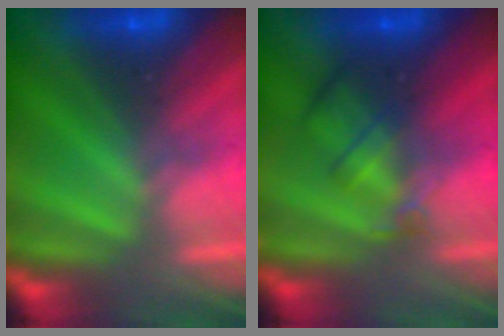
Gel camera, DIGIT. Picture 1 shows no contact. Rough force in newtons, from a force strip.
{"total": 2.4}